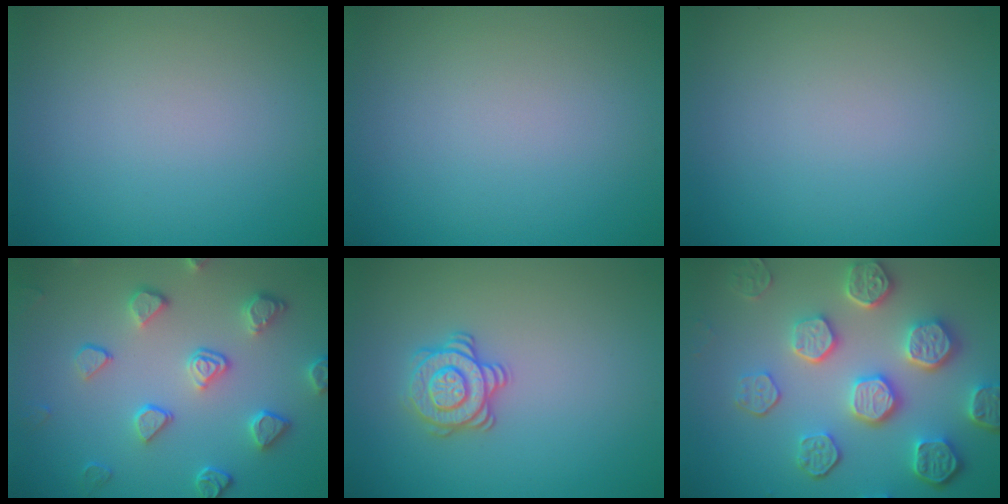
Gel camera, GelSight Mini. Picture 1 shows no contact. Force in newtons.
{"total": 0.0}
{"total": 0.0}
{"total": 4.1, "press": 3.8, "slide": 1.4}
{"total": 2.8, "press": 2.7, "slide": 0.7}
{"total": 7.2, "press": 5.7, "slide": 4.3}